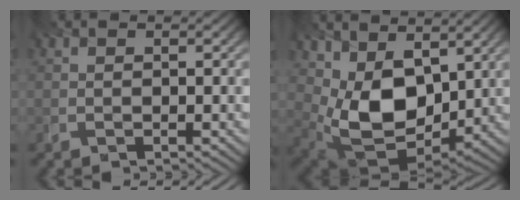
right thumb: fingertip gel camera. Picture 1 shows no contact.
{"total": 11.8, "force": [3.7, 7.6, 8.3], "torque": [-0.191, -0.019, 0.074]}